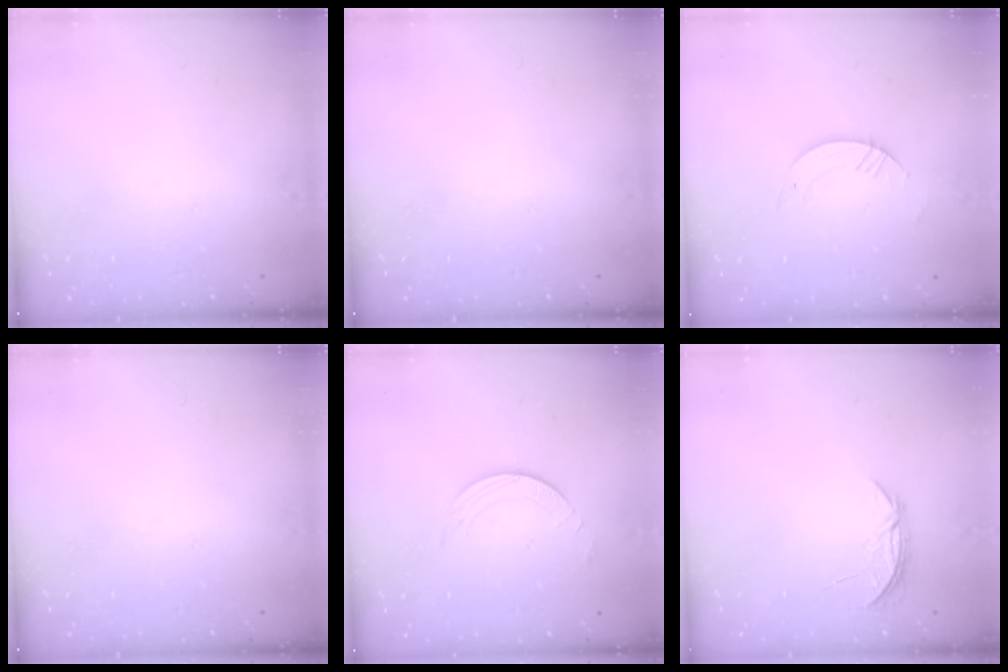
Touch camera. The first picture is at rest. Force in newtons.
{"total": 0.0}
{"total": 3.2, "press": 3.2, "slide": 0.3}
{"total": 0.0}
{"total": 2.5, "press": 2.5, "slide": 0.2}
{"total": 4.4, "press": 4.3, "slide": 0.5}